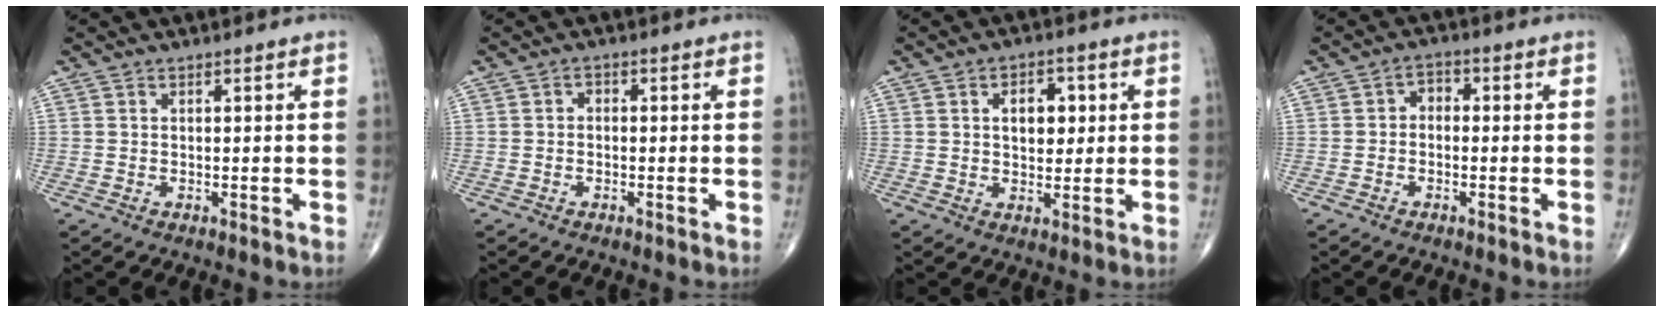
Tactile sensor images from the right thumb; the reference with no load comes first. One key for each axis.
{"total": 1.2, "fx": -0.2, "fy": 1.0, "fz": 0.7, "tx": -0.001, "ty": 0.004, "tz": -0.009}
{"total": 6.8, "fx": 1.5, "fy": 4.3, "fz": 5.0, "tx": -0.043, "ty": 0.000, "tz": 0.021}
{"total": 2.8, "fx": -0.3, "fy": 2.1, "fz": 1.8, "tx": -0.010, "ty": 0.015, "tz": -0.019}